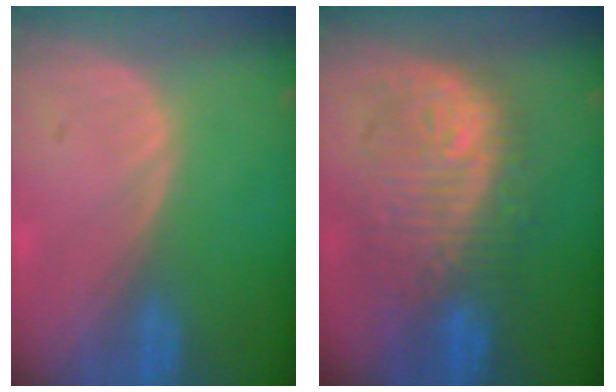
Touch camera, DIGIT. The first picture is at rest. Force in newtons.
{"total": 10.4, "press": 10.1, "slide": 2.6}